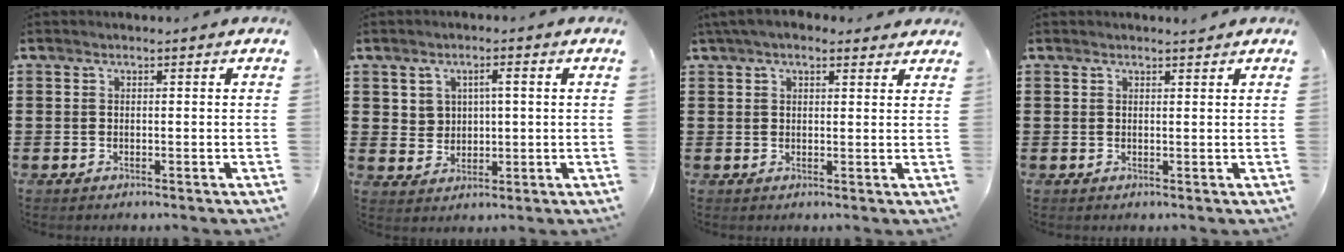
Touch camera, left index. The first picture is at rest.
{"total": 3.0, "force": [1.0, 2.3, 1.7], "torque": [-0.035, 0.005, 0.013]}
{"total": 3.8, "force": [2.8, 1.3, 2.1], "torque": [-0.049, 0.004, 0.052]}
{"total": 1.1, "force": [1.0, 0.2, 0.2], "torque": [-0.005, 0.001, 0.020]}